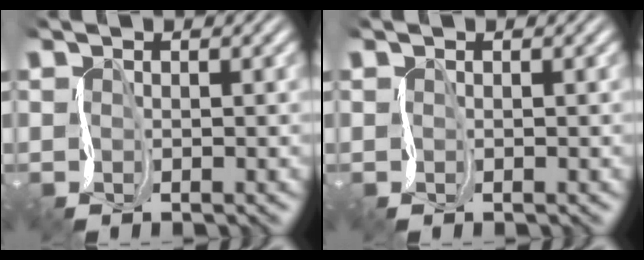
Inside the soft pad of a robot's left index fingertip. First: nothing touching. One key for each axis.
{"total": 0.0}